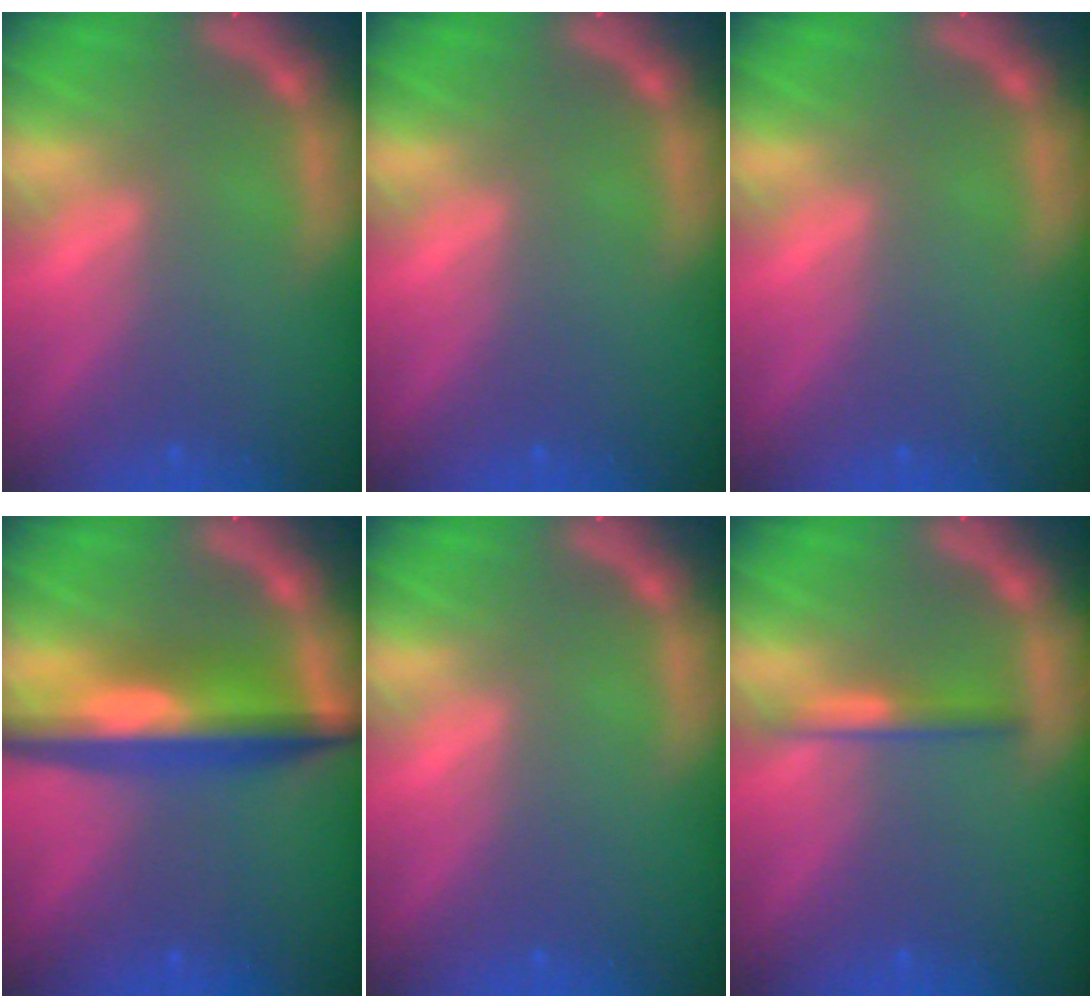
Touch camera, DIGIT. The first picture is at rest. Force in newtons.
{"total": 0.0}
{"total": 0.0}
{"total": 7.4}
{"total": 0.0}
{"total": 1.9}